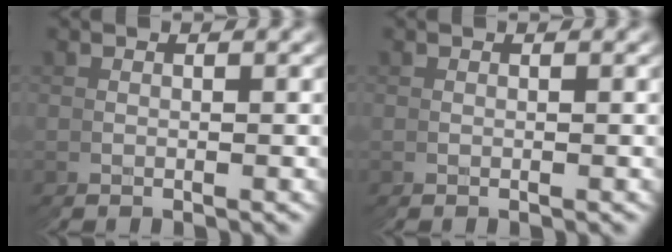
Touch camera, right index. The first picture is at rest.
{"total": 0.0}